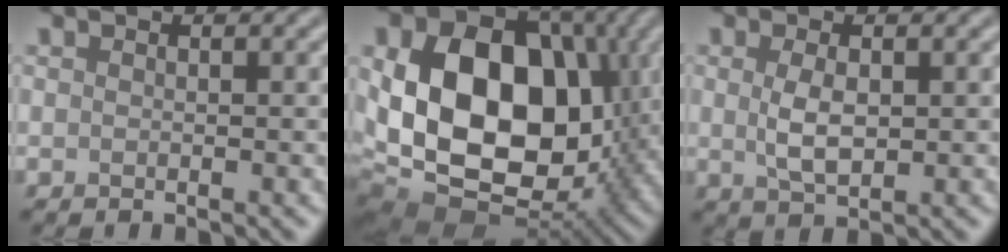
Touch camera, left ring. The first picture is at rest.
{"total": 17.9, "force": [0.3, 12.6, 12.7], "torque": [-0.231, -0.013, 0.004]}
{"total": 2.8, "force": [0.2, 1.4, 2.4], "torque": [-0.057, -0.001, 0.007]}